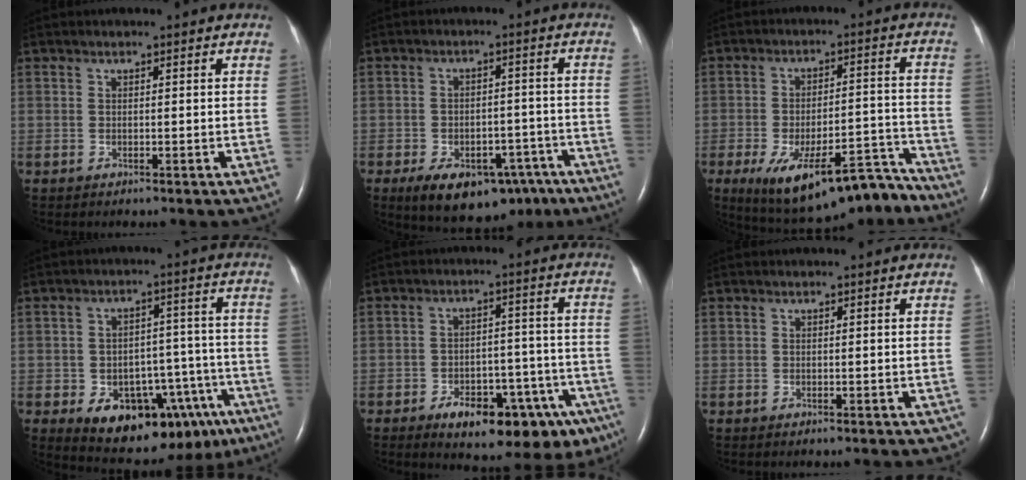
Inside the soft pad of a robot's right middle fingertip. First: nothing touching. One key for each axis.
{"total": 14.4, "fx": -9.1, "fy": 7.9, "fz": 8.0, "tx": -0.123, "ty": 0.011, "tz": -0.124}
{"total": 17.7, "fx": -13.3, "fy": 5.1, "fz": 10.5, "tx": -0.120, "ty": 0.025, "tz": -0.195}
{"total": 17.0, "fx": -9.3, "fy": 9.1, "fz": 11.0, "tx": -0.114, "ty": 0.036, "tz": -0.116}
{"total": 15.9, "fx": -9.7, "fy": 6.1, "fz": 11.0, "tx": -0.086, "ty": 0.029, "tz": -0.126}
{"total": 1.5, "fx": -1.1, "fy": 0.8, "fz": 0.8, "tx": 0.003, "ty": 0.001, "tz": -0.009}